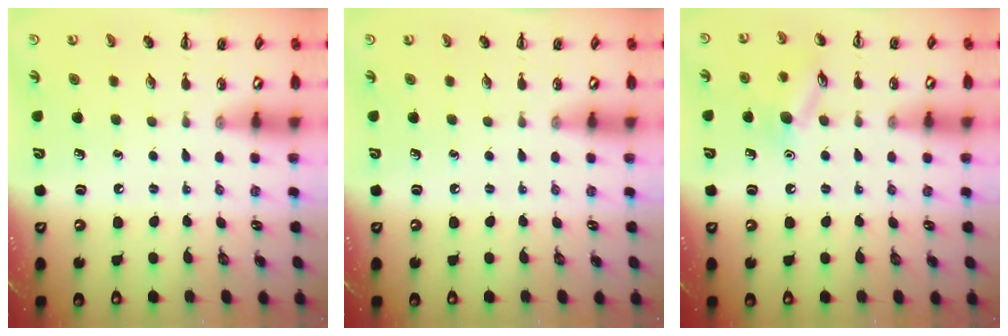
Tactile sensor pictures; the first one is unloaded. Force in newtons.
{"total": 0.0}
{"total": 9.5, "press": 9.5, "slide": 0.9}